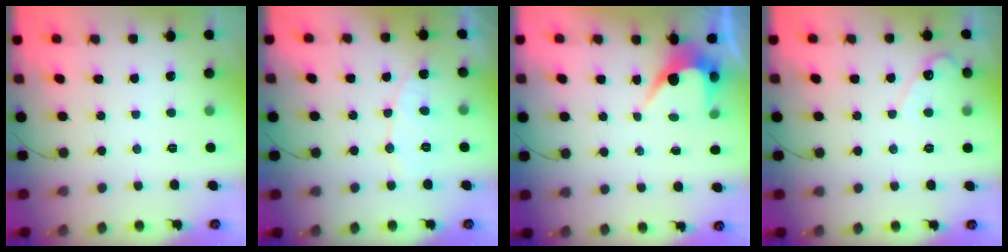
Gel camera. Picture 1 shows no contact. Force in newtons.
{"total": 6.9, "press": 6.9, "slide": 0.6}
{"total": 4.3, "press": 4.3, "slide": 0.2}
{"total": 3.4, "press": 3.4, "slide": 0.3}